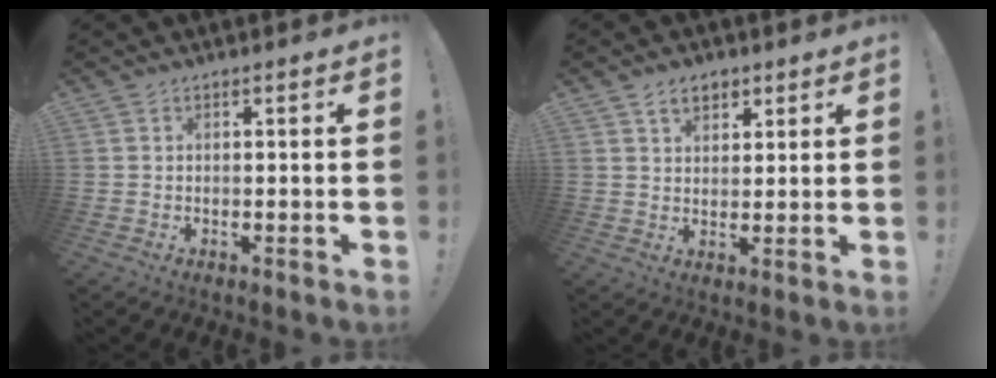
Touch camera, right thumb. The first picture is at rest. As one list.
[{"total": 5.4, "force": [3.2, 3.3, 2.7], "torque": [-0.041, -0.006, 0.058]}]